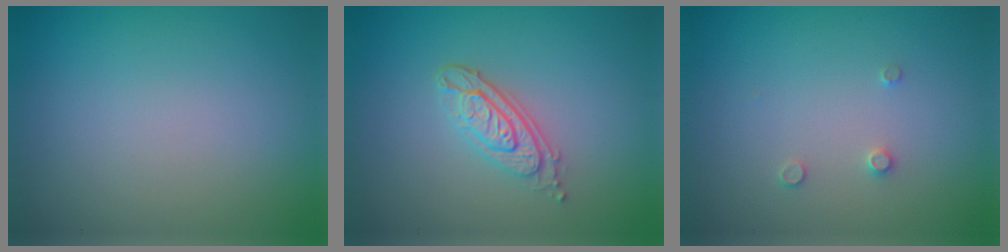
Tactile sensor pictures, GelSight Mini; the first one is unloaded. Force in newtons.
{"total": 3.1, "press": 2.6, "slide": 1.7}
{"total": 0.8, "press": 0.8, "slide": 0.0}